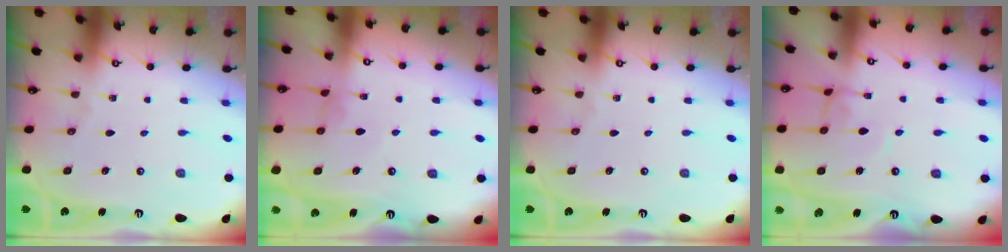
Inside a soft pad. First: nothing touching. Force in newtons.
{"total": 0.8, "press": 0.6, "slide": 0.5}
{"total": 0.0}
{"total": 0.8, "press": 0.8, "slide": 0.2}